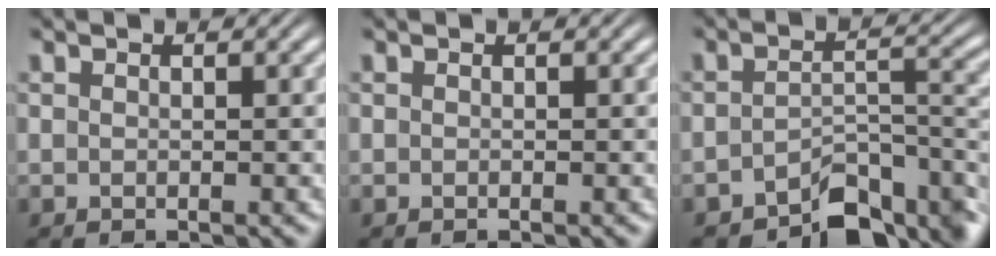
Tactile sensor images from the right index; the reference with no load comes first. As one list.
[{"total": 0.0}, {"total": 7.1, "force": [-5.6, 2.2, 3.9], "torque": [-0.043, -0.011, -0.083]}]